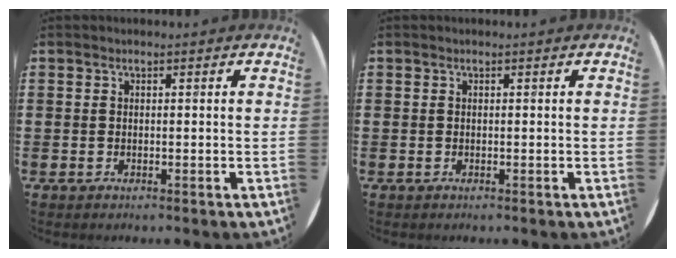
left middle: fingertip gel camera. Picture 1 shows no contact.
{"total": 0.0}